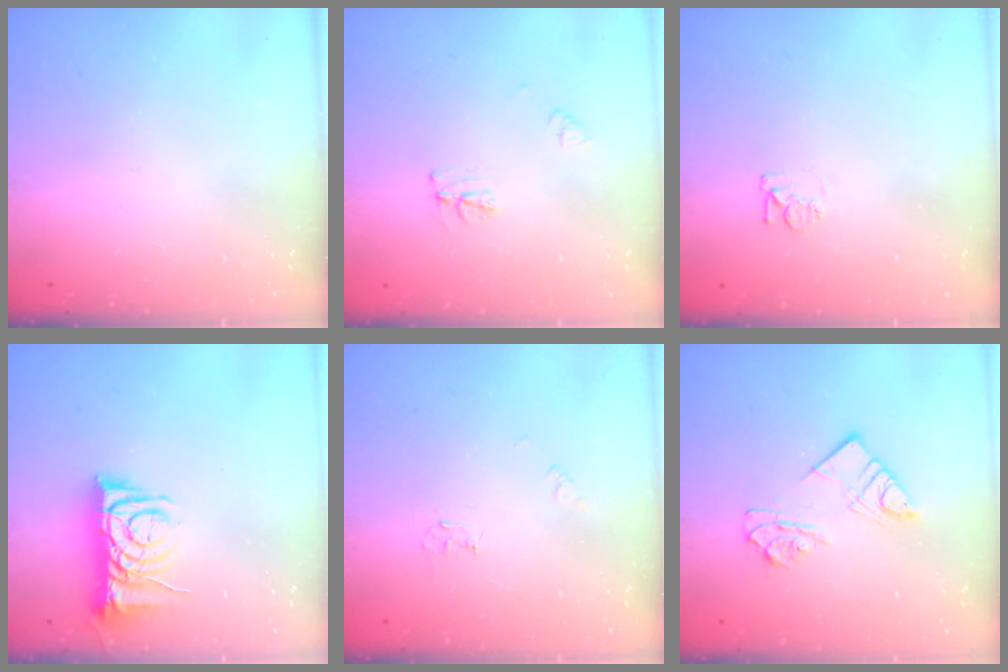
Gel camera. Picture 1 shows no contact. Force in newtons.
{"total": 5.0, "press": 5.0, "slide": 0.6}
{"total": 4.9, "press": 4.9, "slide": 0.3}
{"total": 7.2, "press": 7.1, "slide": 0.8}
{"total": 2.8, "press": 2.8, "slide": 0.4}
{"total": 8.2, "press": 8.2, "slide": 0.3}